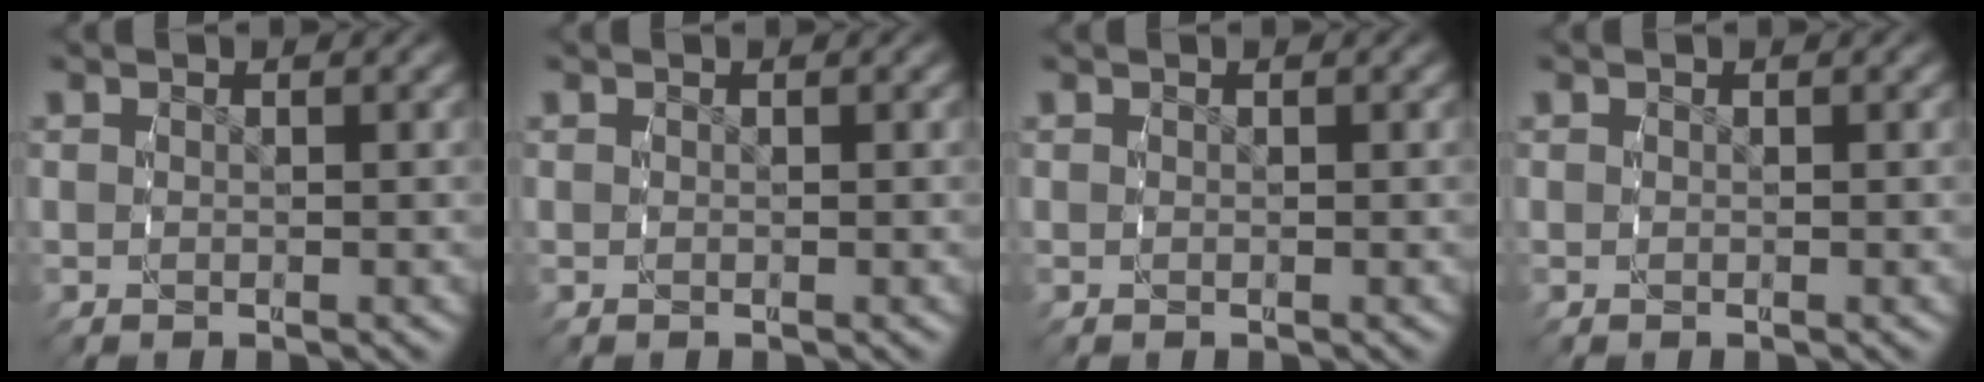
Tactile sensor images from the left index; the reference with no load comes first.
{"total": 0.0}
{"total": 0.0}
{"total": 0.0}